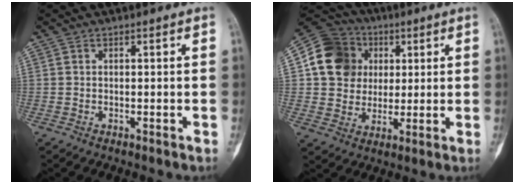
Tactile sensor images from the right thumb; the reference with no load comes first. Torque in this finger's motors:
{"motor_torque": [-0.14, 2.08, 0.42, -0.34, 0.10]}